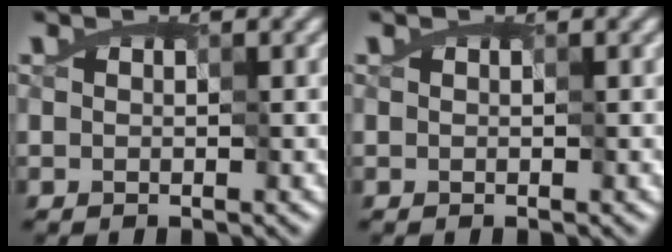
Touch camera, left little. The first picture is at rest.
{"total": 0.0}